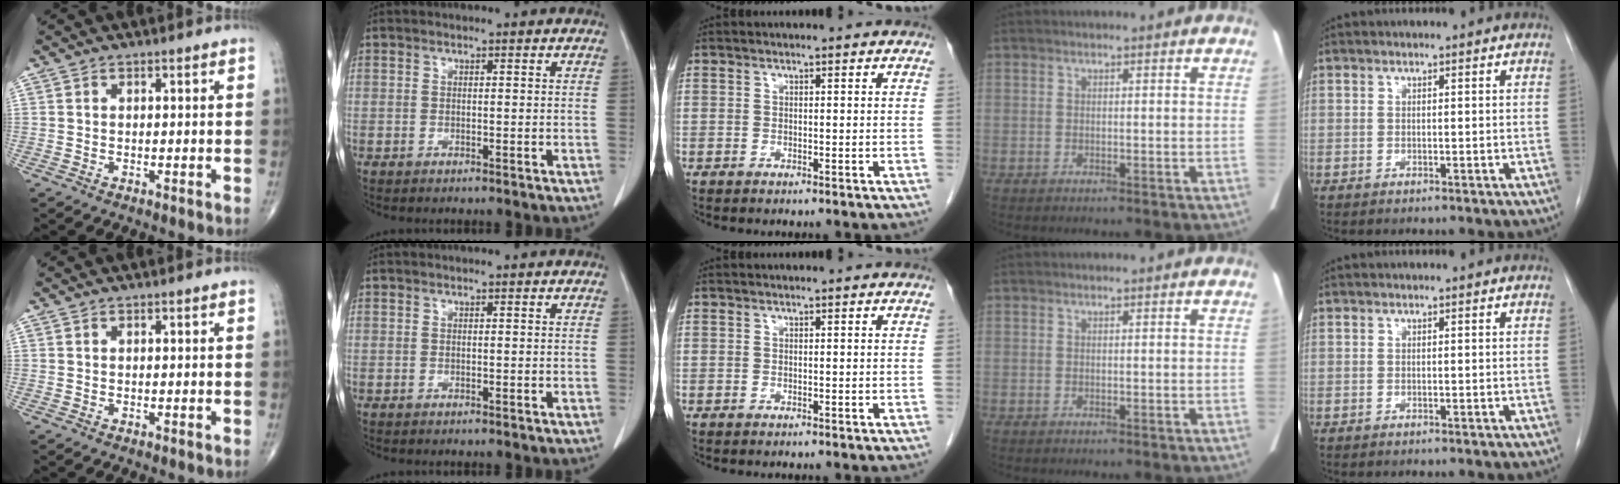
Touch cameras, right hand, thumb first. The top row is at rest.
{}